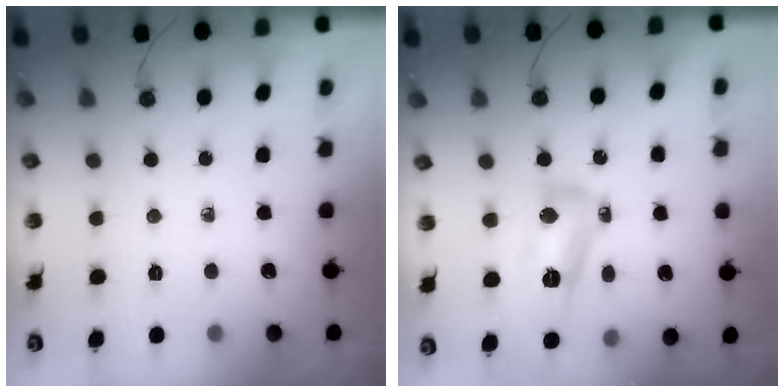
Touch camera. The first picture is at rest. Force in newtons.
{"total": 12.6, "press": 12.3, "slide": 3.0}